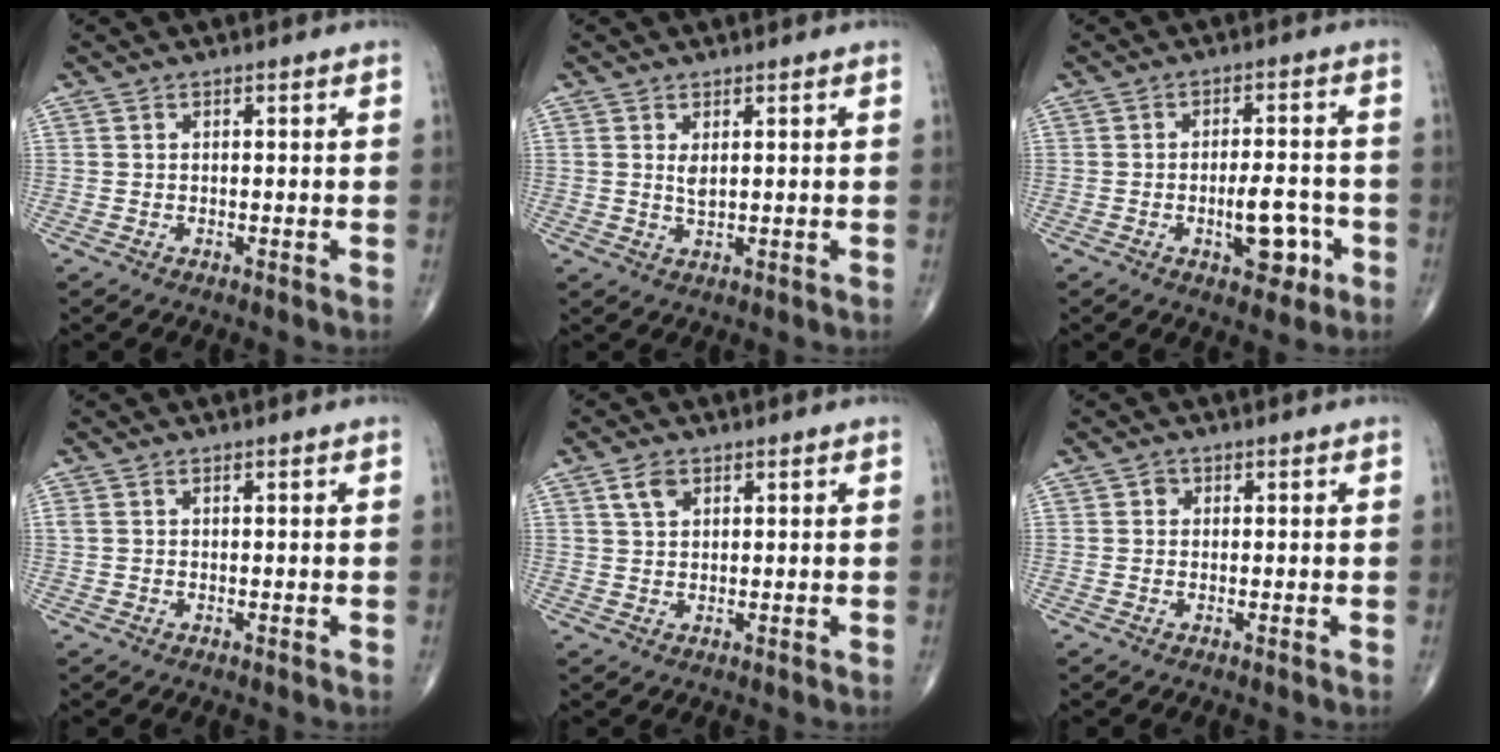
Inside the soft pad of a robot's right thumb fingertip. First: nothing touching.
{"total": 2.0, "force": [0.8, 0.8, 1.7], "torque": [-0.031, -0.009, 0.019]}
{"total": 7.6, "force": [-2.6, 3.6, 6.2], "torque": [-0.071, 0.017, -0.033]}
{"total": 1.1, "force": [0.5, 0.6, 0.8], "torque": [-0.022, 0.014, 0.015]}
{"total": 3.2, "force": [1.6, 1.9, 2.0], "torque": [-0.034, -0.003, 0.033]}
{"total": 1.1, "force": [0.2, 1.0, 0.3], "torque": [0.002, 0.002, 0.000]}